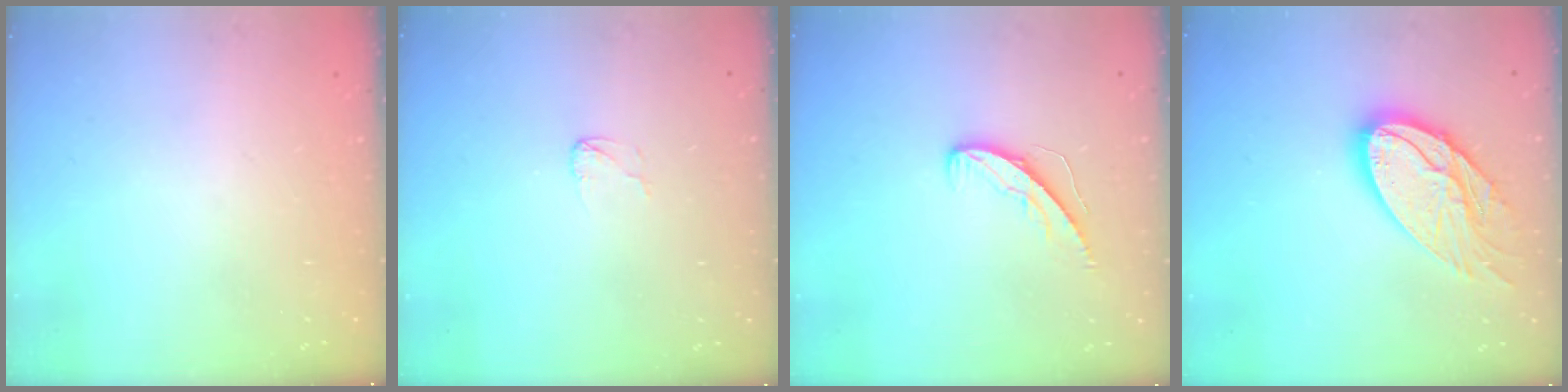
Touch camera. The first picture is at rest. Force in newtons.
{"total": 2.7, "press": 2.7, "slide": 0.2}
{"total": 5.8, "press": 5.7, "slide": 0.5}
{"total": 17.6, "press": 17.6, "slide": 1.3}